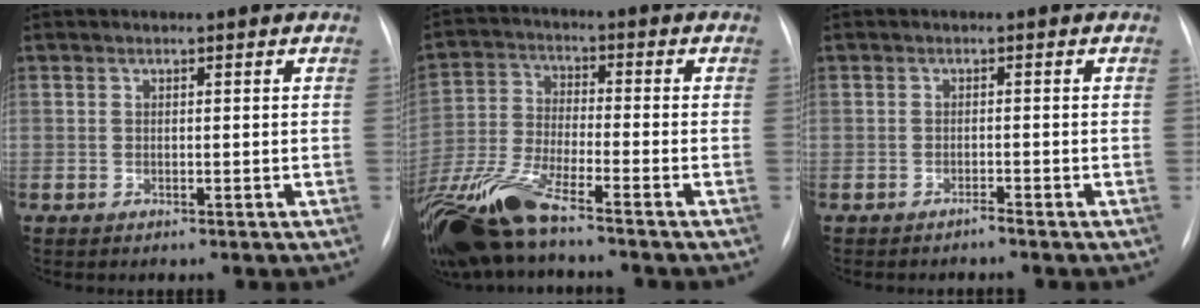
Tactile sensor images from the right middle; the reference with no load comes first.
{"total": 13.3, "force": [-10.2, 1.5, 8.3], "torque": [-0.186, -0.026, -0.199]}
{"total": 0.7, "force": [-0.7, -0.2, 0.2], "torque": [0.000, -0.001, -0.010]}